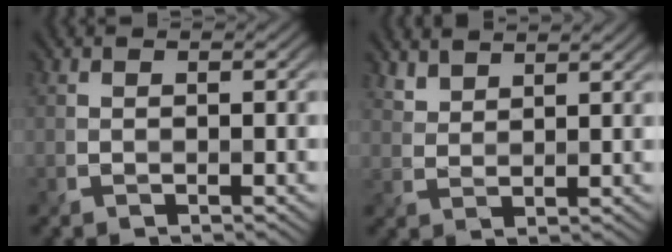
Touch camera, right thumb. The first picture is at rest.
{"total": 3.1, "force": [2.8, 0.9, 1.1], "torque": [-0.026, -0.003, 0.067]}